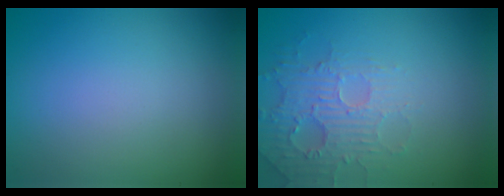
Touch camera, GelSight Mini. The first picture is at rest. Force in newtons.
{"total": 3.7, "press": 3.6, "slide": 0.7}